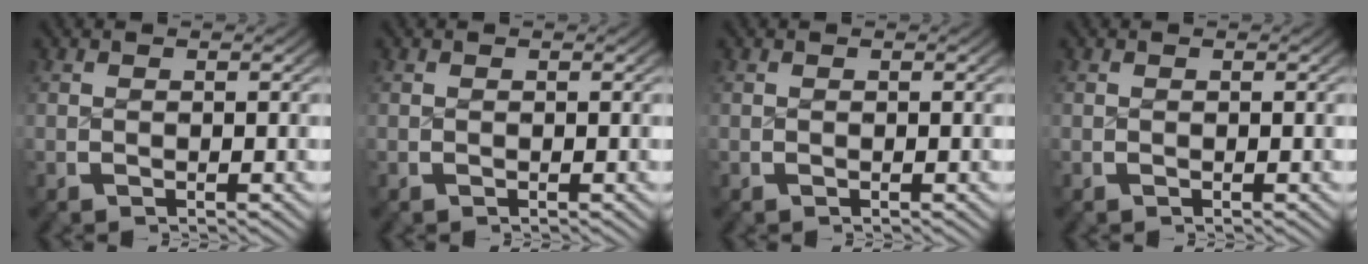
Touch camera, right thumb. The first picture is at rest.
{"total": 0.0}
{"total": 0.0}
{"total": 0.0}